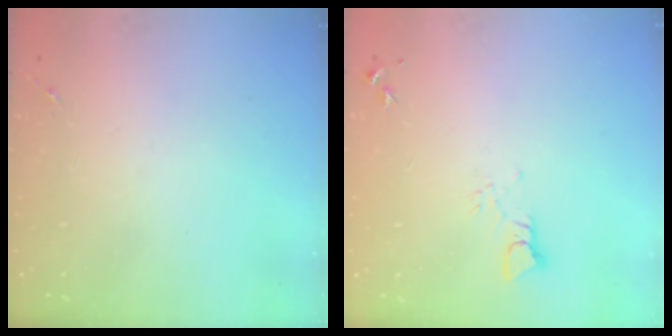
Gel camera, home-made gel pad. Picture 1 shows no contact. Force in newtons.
{"total": 3.2, "press": 3.1, "slide": 0.4}